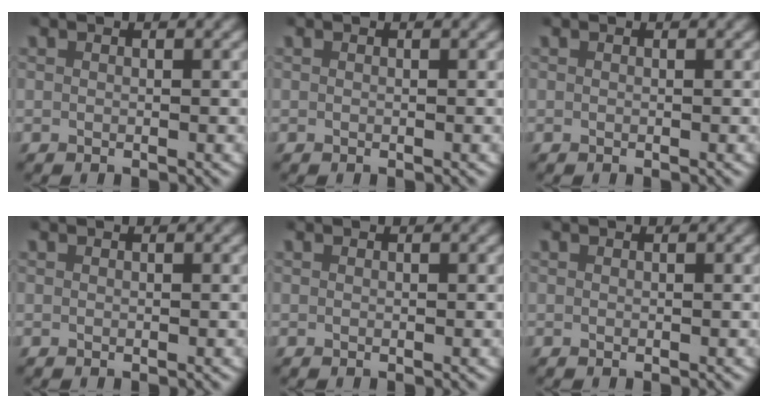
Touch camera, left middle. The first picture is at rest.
{"total": 0.0}
{"total": 0.0}
{"total": 0.0}
{"total": 0.0}
{"total": 0.0}